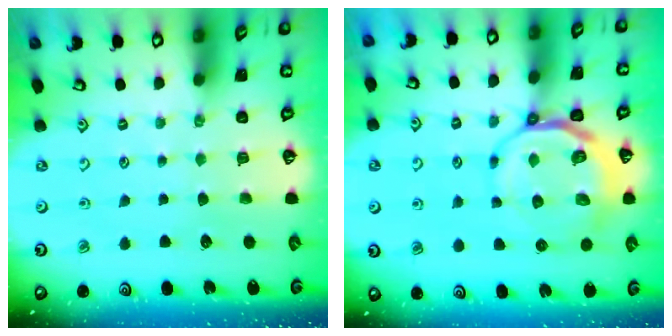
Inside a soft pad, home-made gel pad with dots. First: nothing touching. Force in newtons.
{"total": 9.7, "press": 9.5, "slide": 2.3}